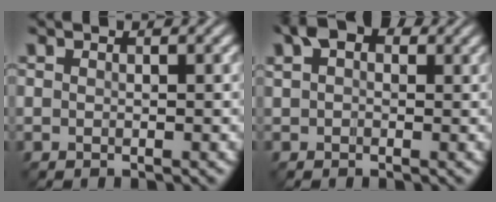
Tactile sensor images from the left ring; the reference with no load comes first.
{"total": 3.3, "force": [1.7, 2.1, 1.9], "torque": [-0.025, 0.008, 0.018]}